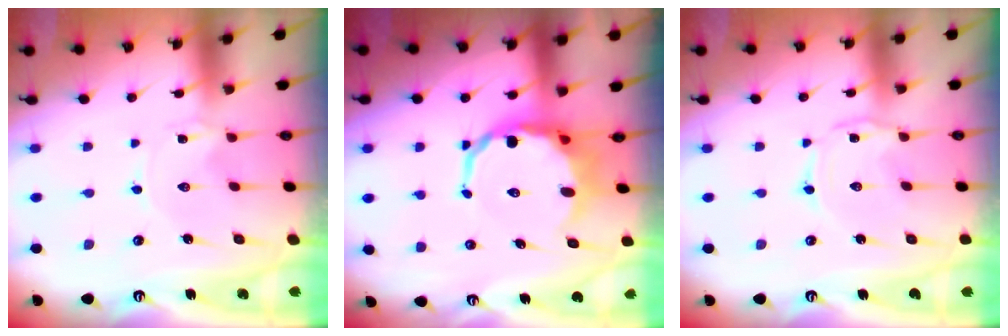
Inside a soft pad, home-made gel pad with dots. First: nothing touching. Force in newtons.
{"total": 10.4, "press": 10.1, "slide": 2.7}
{"total": 1.5, "press": 1.5, "slide": 0.3}